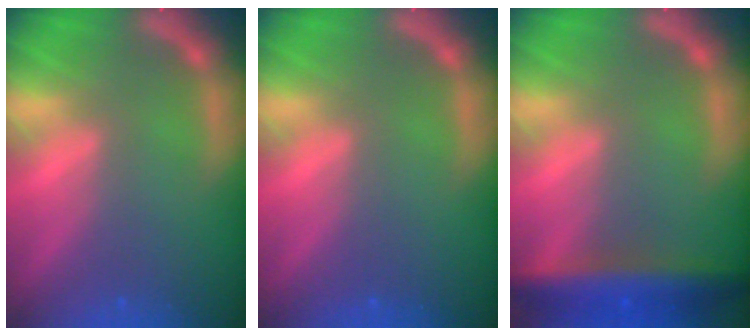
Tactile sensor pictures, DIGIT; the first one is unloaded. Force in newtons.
{"total": 0.0}
{"total": 6.5}